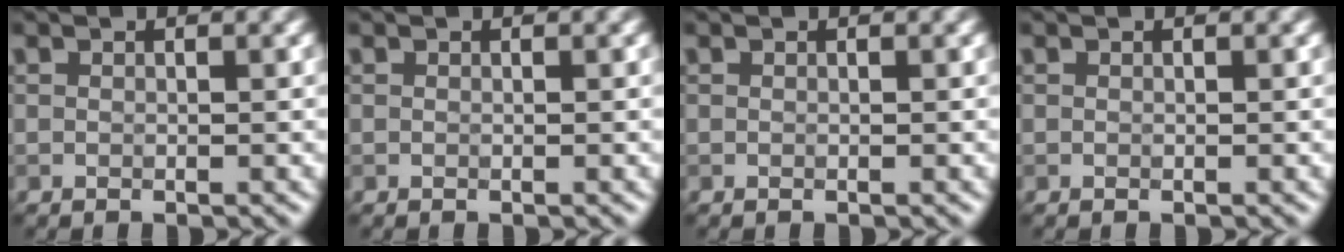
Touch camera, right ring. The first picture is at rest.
{"total": 0.0}
{"total": 0.0}
{"total": 0.0}